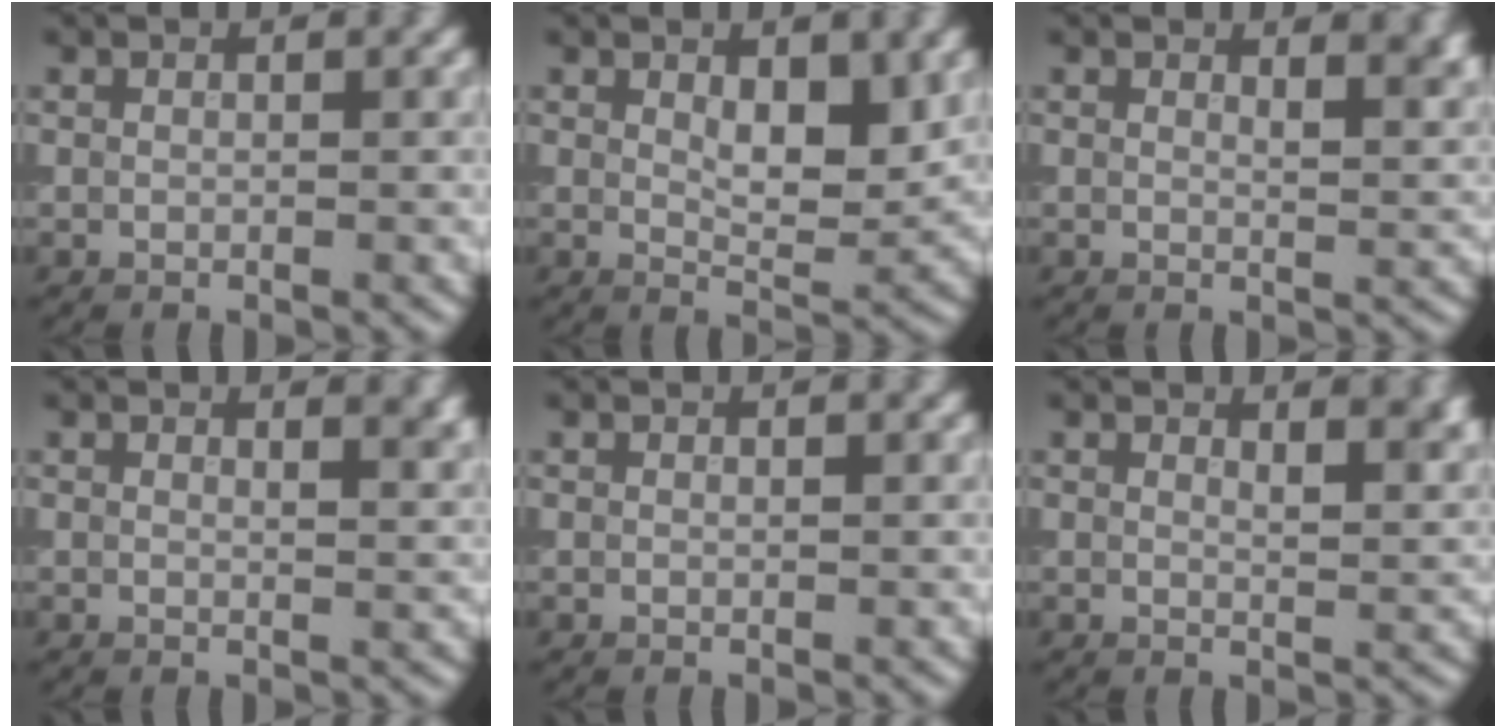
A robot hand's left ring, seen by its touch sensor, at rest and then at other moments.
{"total": 3.5, "force": [1.1, 1.4, 3.0], "torque": [-0.048, -0.005, 0.020]}
{"total": 2.7, "force": [1.8, 1.1, 1.7], "torque": [-0.004, 0.003, 0.022]}
{"total": 2.0, "force": [1.5, 0.8, 1.1], "torque": [0.003, 0.001, 0.018]}
{"total": 0.0}
{"total": 2.8, "force": [1.9, 1.0, 1.7], "torque": [-0.009, 0.002, 0.024]}